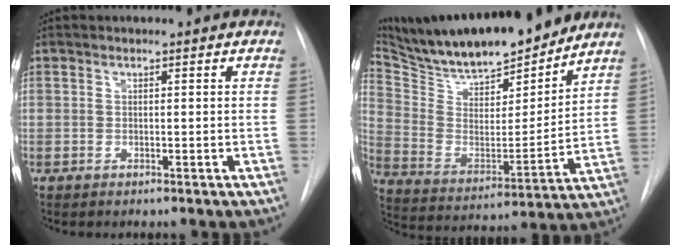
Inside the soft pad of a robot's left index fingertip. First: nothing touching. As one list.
[{"total": 22.1, "force": [19.4, 4.3, 9.7], "torque": [-0.175, -0.015, 0.317]}]